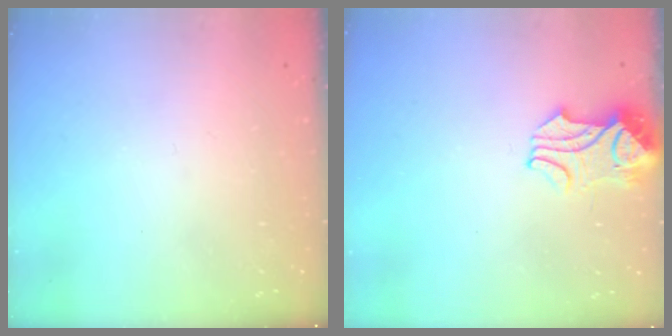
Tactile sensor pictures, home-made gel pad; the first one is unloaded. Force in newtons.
{"total": 2.3, "press": 2.2, "slide": 0.5}